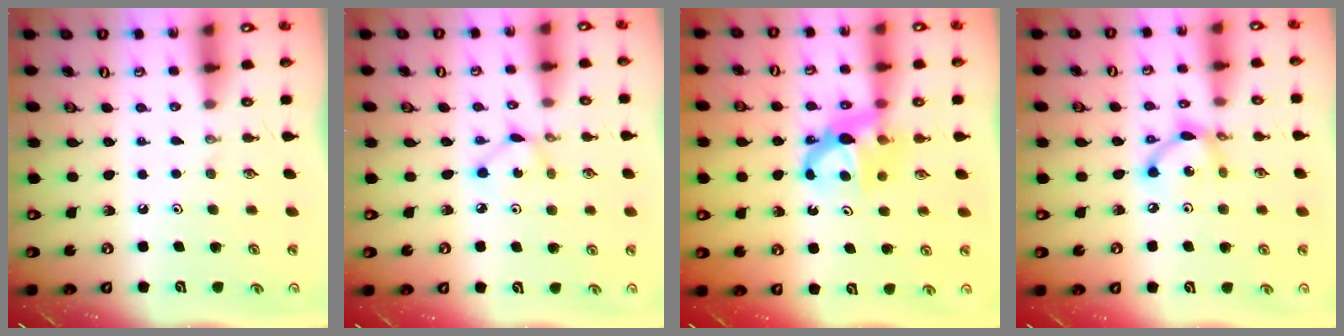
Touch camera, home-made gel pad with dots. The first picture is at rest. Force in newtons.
{"total": 2.4, "press": 2.4, "slide": 0.1}
{"total": 7.3, "press": 7.3, "slide": 0.5}
{"total": 8.8, "press": 8.8, "slide": 0.8}